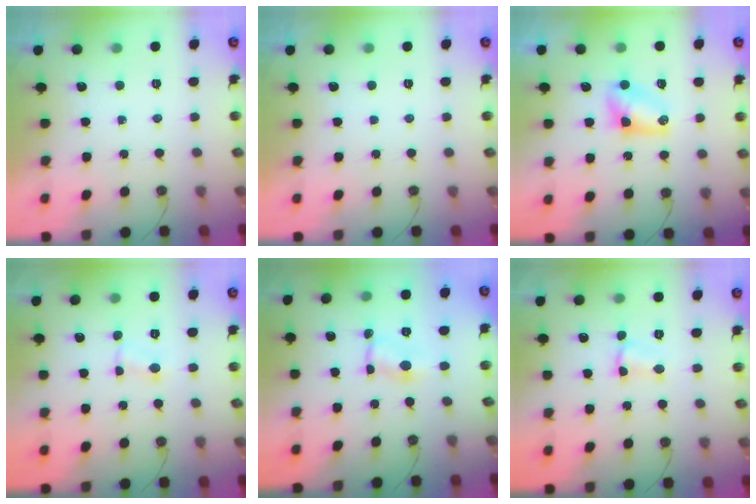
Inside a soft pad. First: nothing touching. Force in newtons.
{"total": 0.0}
{"total": 6.0, "press": 6.0, "slide": 0.8}
{"total": 1.6, "press": 1.5, "slide": 0.4}
{"total": 1.3, "press": 1.3, "slide": 0.2}
{"total": 2.6, "press": 2.6, "slide": 0.4}